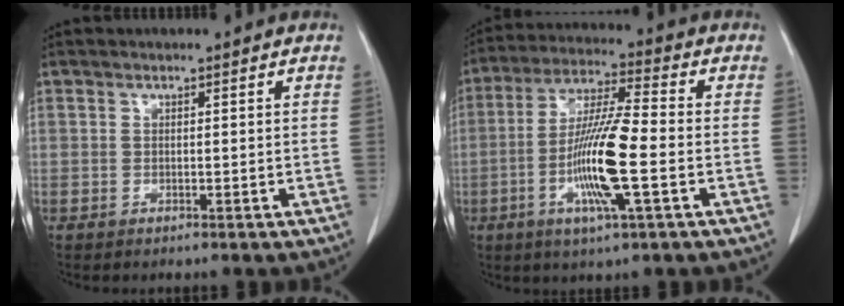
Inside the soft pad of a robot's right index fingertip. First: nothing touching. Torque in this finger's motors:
{"motor_torque": [2.04, -0.10, 0.39, 0.21]}